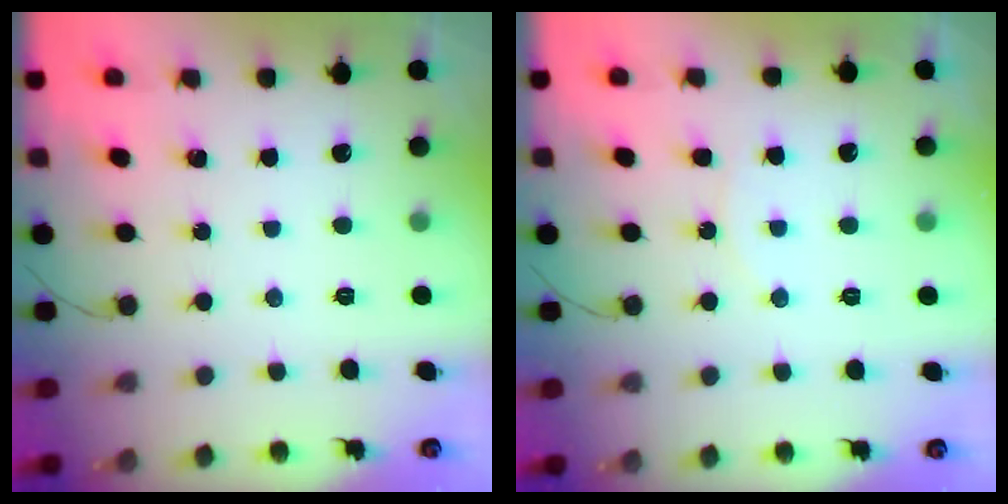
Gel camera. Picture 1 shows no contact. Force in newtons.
{"total": 6.3, "press": 6.3, "slide": 0.4}